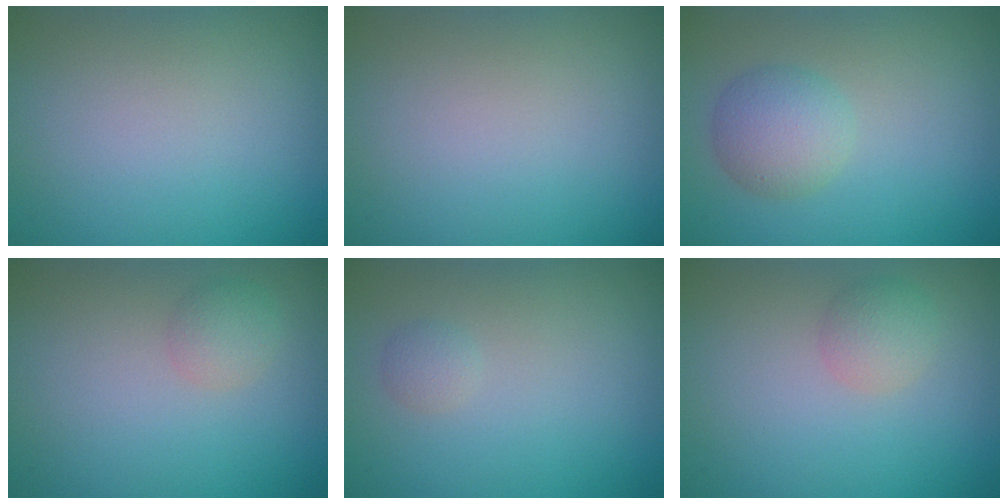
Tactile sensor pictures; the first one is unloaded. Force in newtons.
{"total": 0.0}
{"total": 3.3, "press": 3.3, "slide": 0.2}
{"total": 1.5, "press": 1.5, "slide": 0.1}
{"total": 0.9, "press": 0.9, "slide": 0.0}
{"total": 1.9, "press": 1.9, "slide": 0.1}